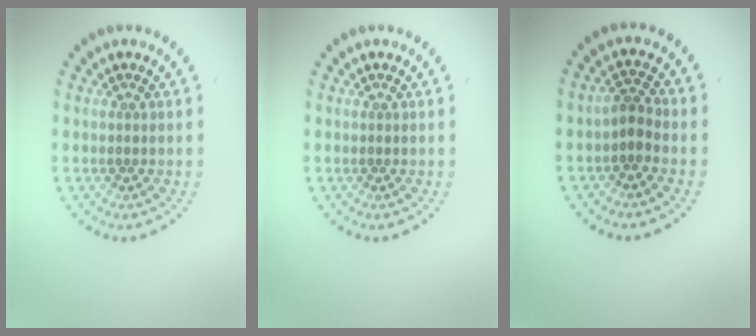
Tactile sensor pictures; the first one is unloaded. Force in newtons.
{"total": 0.0}
{"total": 1.6, "press": 1.3, "slide": 0.9}